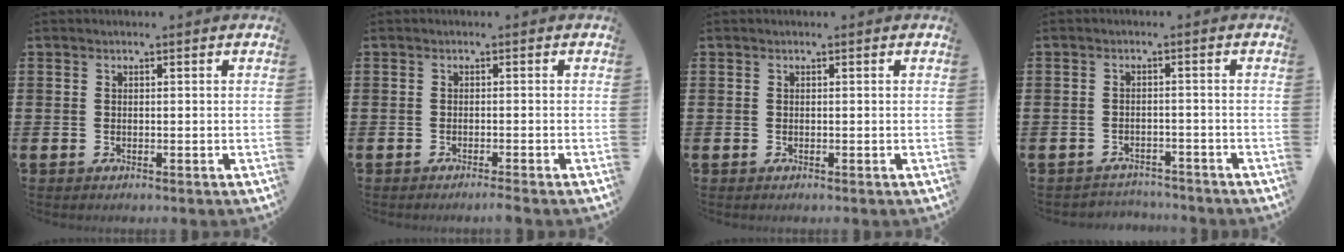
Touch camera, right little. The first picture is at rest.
{"total": 0.9, "force": [-0.8, -0.1, 0.4], "torque": [-0.005, -0.003, -0.015]}
{"total": 0.0}
{"total": 1.9, "force": [-1.9, 0.2, -0.3], "torque": [-0.003, 0.003, -0.042]}